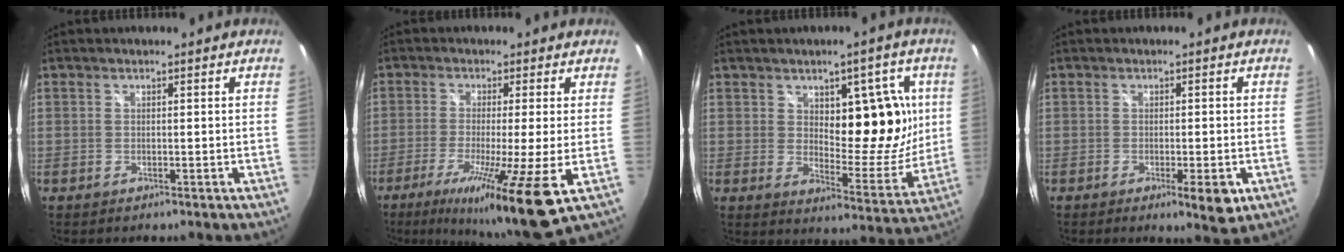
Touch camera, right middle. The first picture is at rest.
{"total": 13.7, "force": [-5.0, -1.1, 12.7], "torque": [-0.241, -0.048, -0.091]}
{"total": 13.1, "force": [4.6, 6.8, 10.2], "torque": [-0.113, -0.007, 0.078]}
{"total": 4.4, "force": [-1.4, 0.9, 4.1], "torque": [-0.059, -0.006, -0.015]}